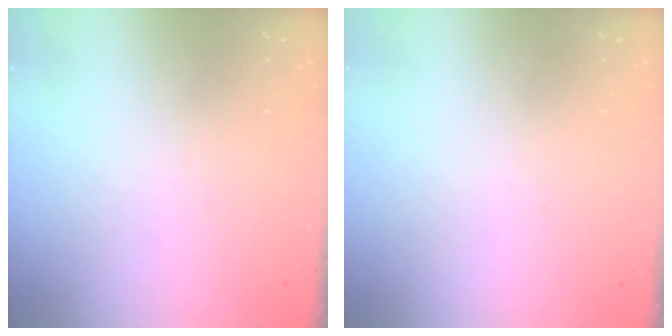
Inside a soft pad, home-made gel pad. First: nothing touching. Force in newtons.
{"total": 1.6, "press": 1.6, "slide": 0.1}